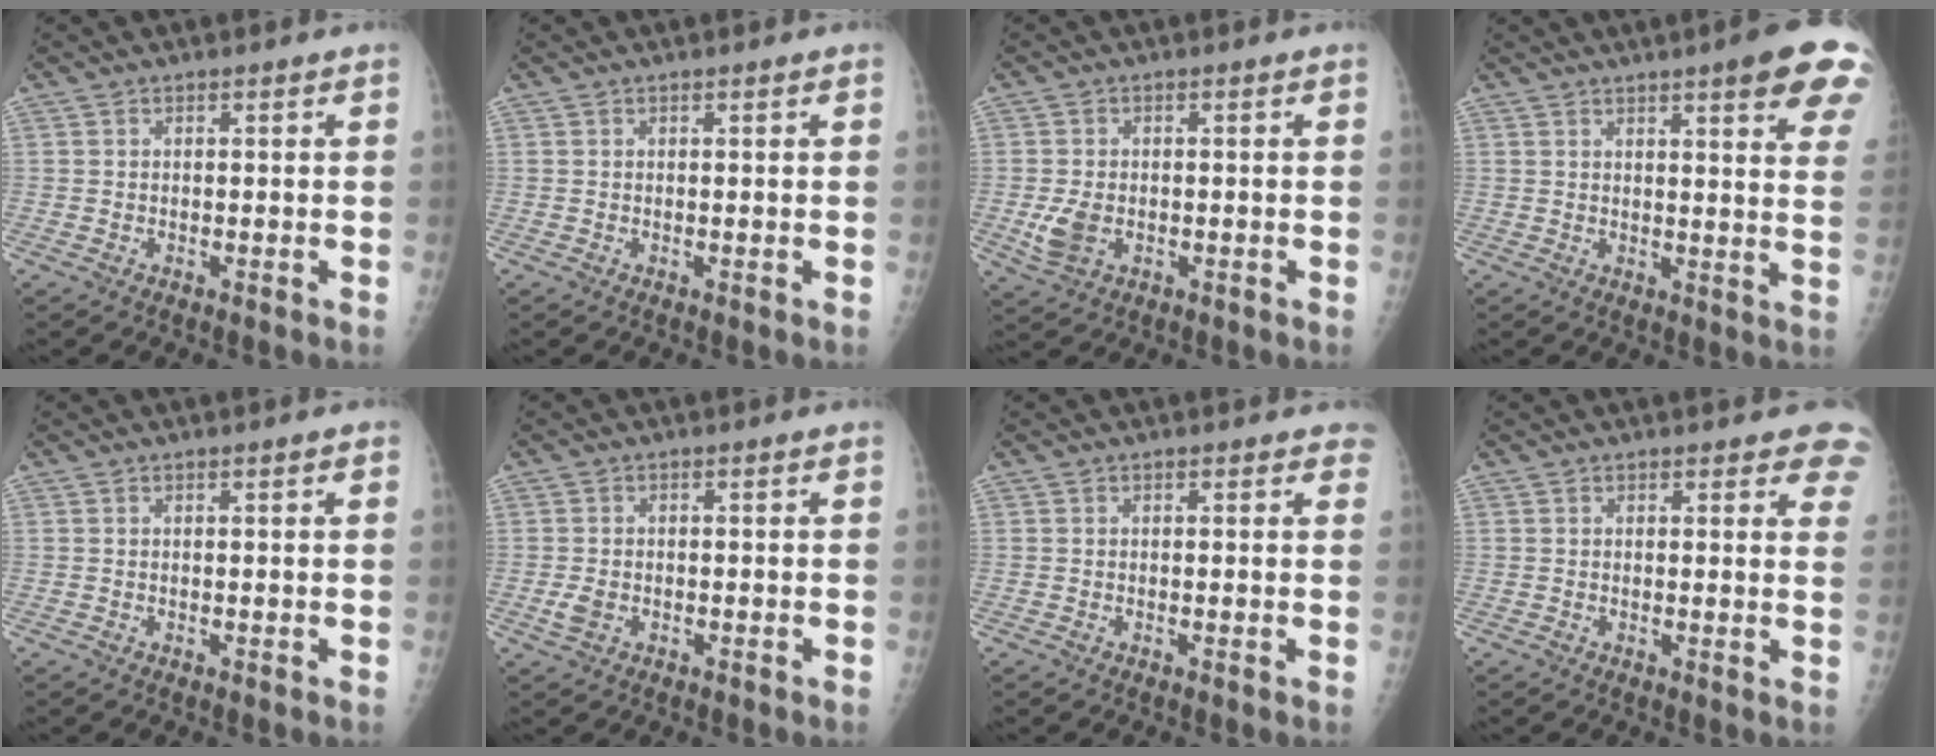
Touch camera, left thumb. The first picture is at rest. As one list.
[{"total": 0.0}, {"total": 4.7, "force": [-1.1, 3.2, 3.3], "torque": [-0.066, 0.000, -0.015]}, {"total": 14.4, "force": [8.6, 2.6, 11.2], "torque": [-0.117, -0.030, 0.092]}, {"total": 0.9, "force": [0.4, 0.1, 0.8], "torque": [-0.014, 0.002, 0.004]}, {"total": 2.4, "force": [-0.8, 1.7, 1.5], "torque": [-0.029, 0.003, -0.011]}, {"total": 1.6, "force": [1.2, 0.8, 0.6], "torque": [0.011, -0.002, 0.001]}, {"total": 6.1, "force": [4.8, 2.1, 3.2], "torque": [0.000, -0.016, 0.037]}]